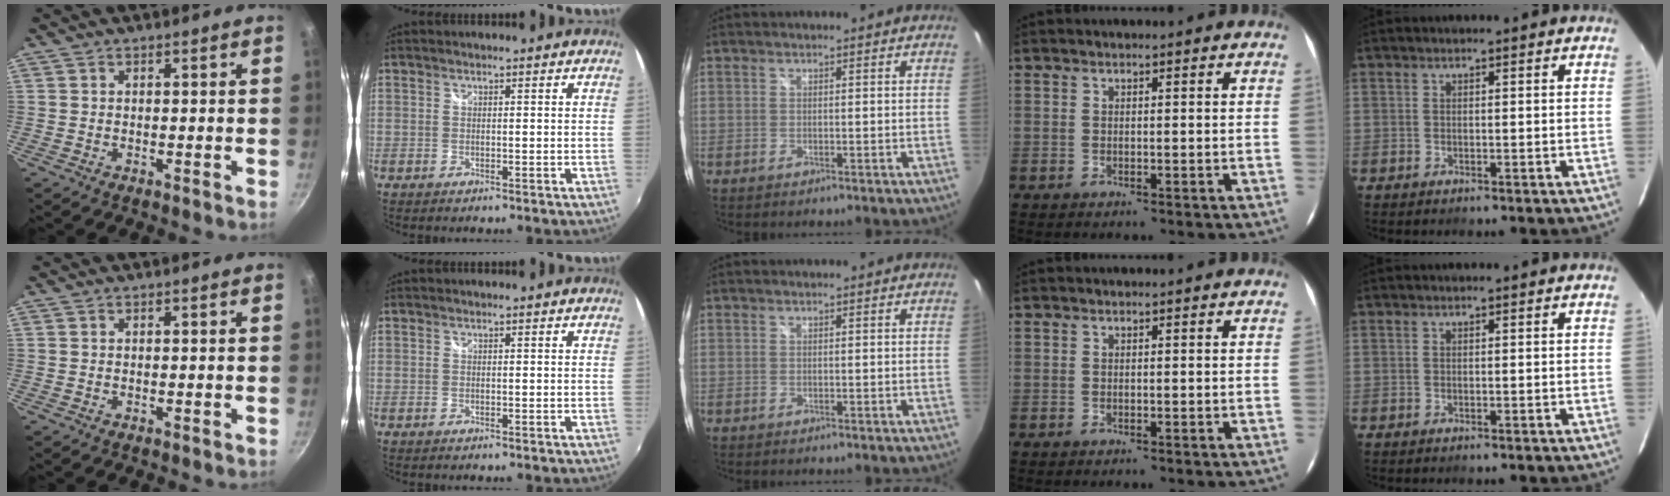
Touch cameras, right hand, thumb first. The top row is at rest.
{}